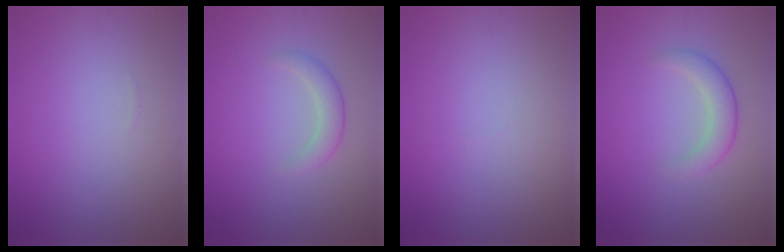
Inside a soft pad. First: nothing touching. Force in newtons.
{"total": 2.0, "press": 2.0, "slide": 0.1}
{"total": 0.0}
{"total": 2.8, "press": 2.8, "slide": 0.2}